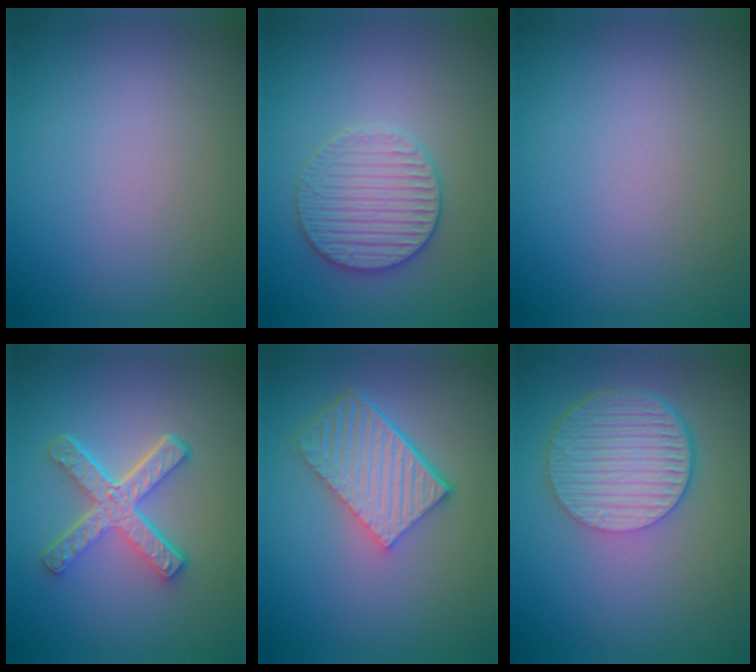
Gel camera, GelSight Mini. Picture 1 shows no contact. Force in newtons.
{"total": 3.5, "press": 3.5, "slide": 0.4}
{"total": 0.0}
{"total": 5.2, "press": 3.8, "slide": 3.6}
{"total": 6.1, "press": 4.2, "slide": 4.4}
{"total": 6.9, "press": 4.9, "slide": 4.9}